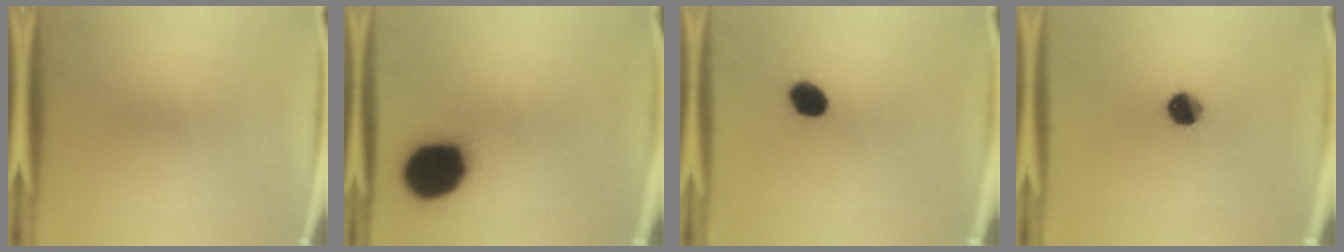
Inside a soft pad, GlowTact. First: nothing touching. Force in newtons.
{"total": 18.2}
{"total": 6.4}
{"total": 6.7}